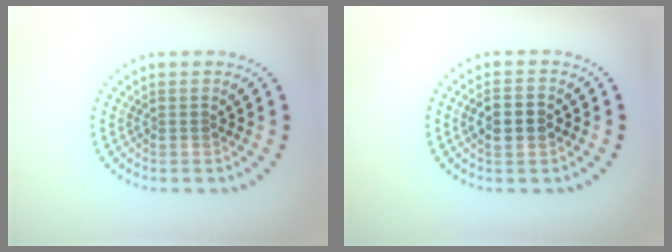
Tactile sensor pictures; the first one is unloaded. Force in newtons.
{"total": 2.7, "press": 2.7, "slide": 0.2}